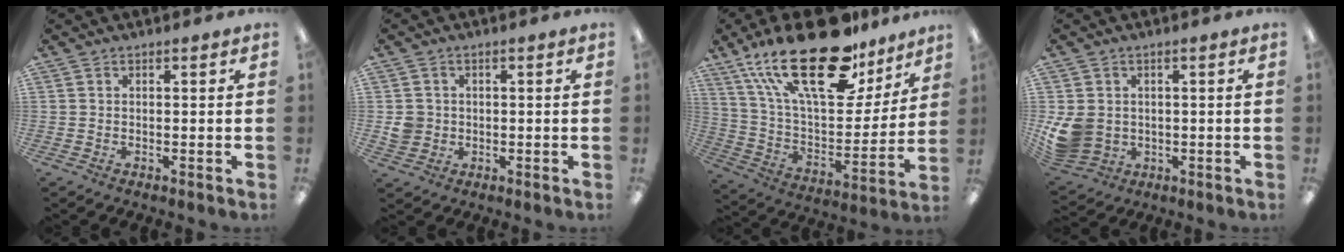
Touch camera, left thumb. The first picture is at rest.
{"total": 4.0, "force": [0.0, 3.9, 1.0], "torque": [-0.015, 0.007, 0.002]}
{"total": 29.9, "force": [18.9, 12.6, 19.5], "torque": [-0.325, -0.111, 0.321]}
{"total": 8.0, "force": [-0.2, 7.0, 4.0], "torque": [-0.099, 0.009, 0.001]}